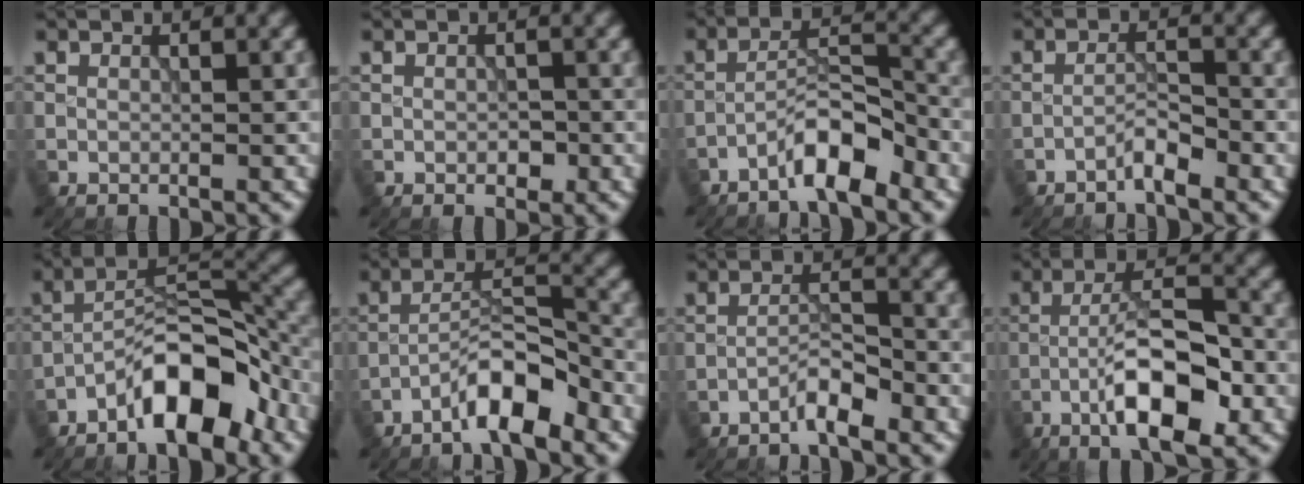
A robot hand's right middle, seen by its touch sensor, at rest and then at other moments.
{"total": 1.2, "force": [-0.3, 0.7, 0.9], "torque": [-0.012, -0.002, -0.005]}
{"total": 4.5, "force": [-3.2, 0.9, 3.1], "torque": [-0.053, 0.017, -0.063]}
{"total": 1.8, "force": [-1.5, 0.1, 1.0], "torque": [-0.016, 0.008, -0.031]}
{"total": 8.2, "force": [-5.1, 2.8, 5.8], "torque": [-0.079, 0.021, -0.093]}
{"total": 5.2, "force": [-3.5, 1.1, 3.6], "torque": [-0.060, 0.017, -0.069]}
{"total": 2.4, "force": [-1.9, 0.2, 1.4], "torque": [-0.023, 0.010, -0.040]}
{"total": 8.4, "force": [-3.6, 2.4, 7.2], "torque": [-0.118, 0.017, -0.067]}